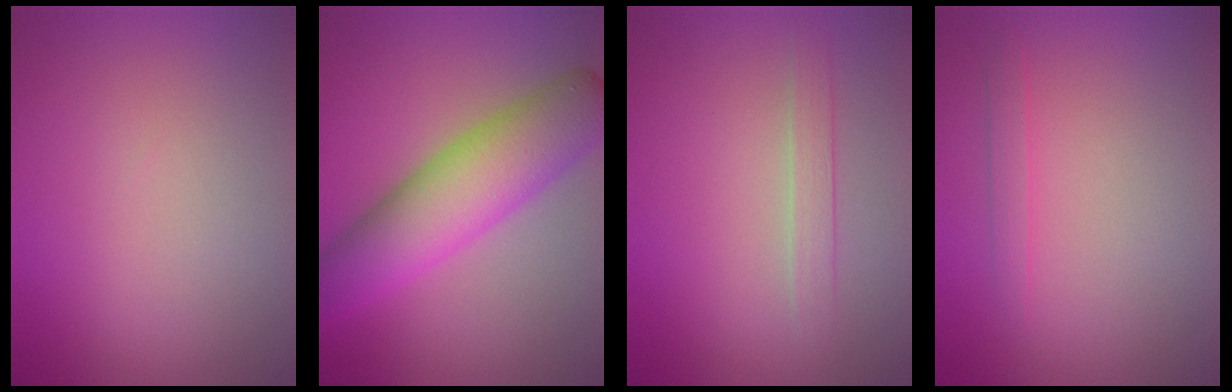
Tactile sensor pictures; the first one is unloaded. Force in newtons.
{"total": 8.4, "press": 8.4, "slide": 0.1}
{"total": 1.5, "press": 1.5, "slide": 0.1}
{"total": 1.1, "press": 1.1, "slide": 0.1}